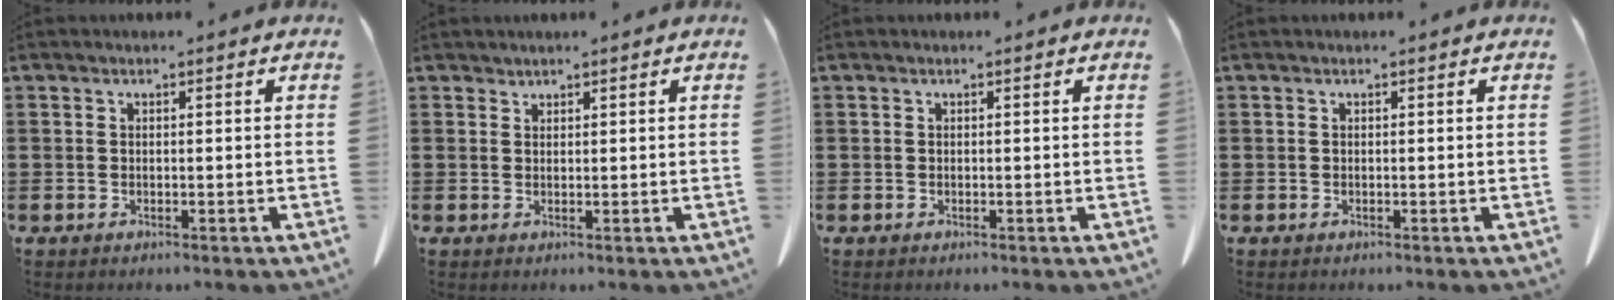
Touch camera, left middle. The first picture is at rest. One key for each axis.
{"total": 0.8, "fx": 0.8, "fy": 0.1, "fz": -0.1, "tx": -0.001, "ty": -0.002, "tz": 0.016}
{"total": 0.0}
{"total": 0.0}